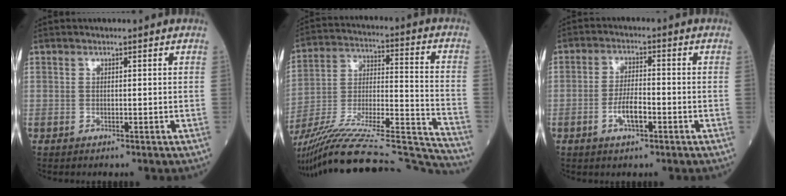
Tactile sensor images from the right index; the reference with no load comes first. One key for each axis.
{"total": 33.9, "fx": -31.4, "fy": 1.3, "fz": 12.7, "tx": -0.186, "ty": -0.032, "tz": -0.472}
{"total": 5.5, "fx": -2.1, "fy": 1.7, "fz": 4.8, "tx": -0.094, "ty": 0.005, "tz": -0.036}